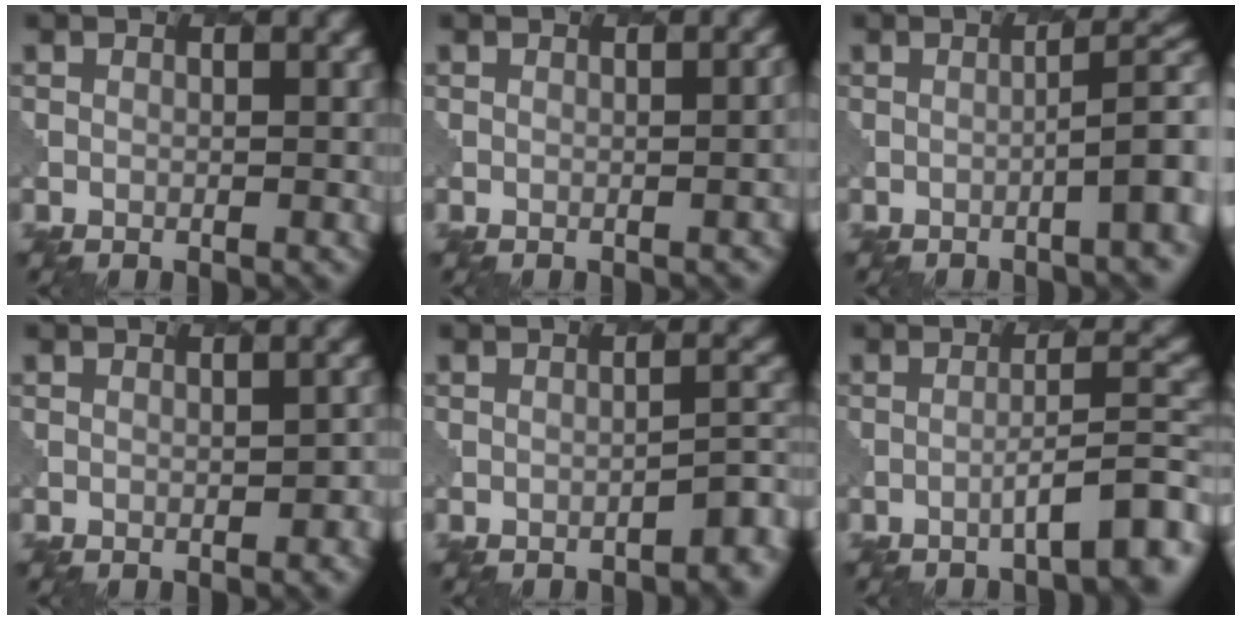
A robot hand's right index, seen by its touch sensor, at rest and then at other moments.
{"total": 2.4, "force": [-0.7, 1.1, 2.0], "torque": [0.001, 0.010, -0.003]}
{"total": 4.9, "force": [-1.5, 0.8, 4.6], "torque": [-0.055, 0.020, -0.024]}
{"total": 1.8, "force": [-0.7, 0.6, 1.6], "torque": [-0.021, 0.003, -0.005]}
{"total": 3.3, "force": [-2.4, 0.8, 2.1], "torque": [-0.021, 0.010, -0.034]}
{"total": 5.6, "force": [-3.0, 1.0, 4.7], "torque": [-0.060, 0.019, -0.046]}